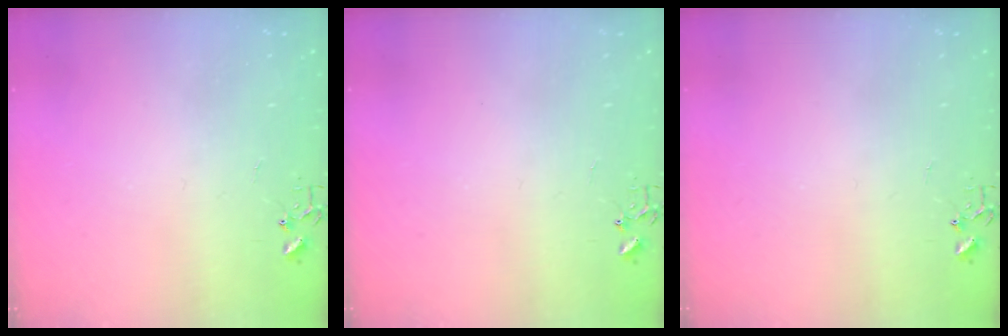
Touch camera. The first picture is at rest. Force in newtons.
{"total": 0.0}
{"total": 0.0}